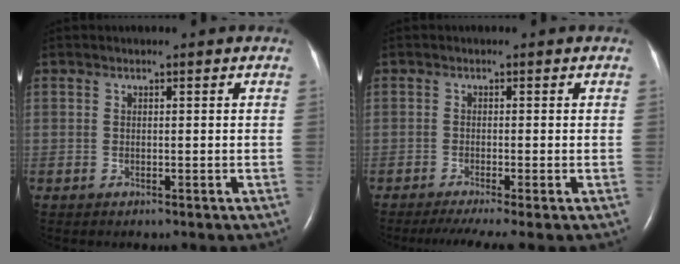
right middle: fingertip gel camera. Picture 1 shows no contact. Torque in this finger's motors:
{"motor_torque": [0.62, -0.40, 0.05, 0.01]}